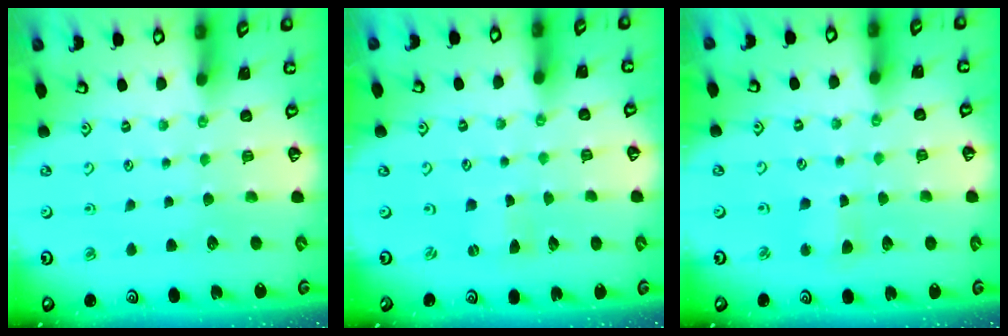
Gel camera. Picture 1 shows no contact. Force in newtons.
{"total": 0.0}
{"total": 3.9, "press": 3.8, "slide": 0.4}